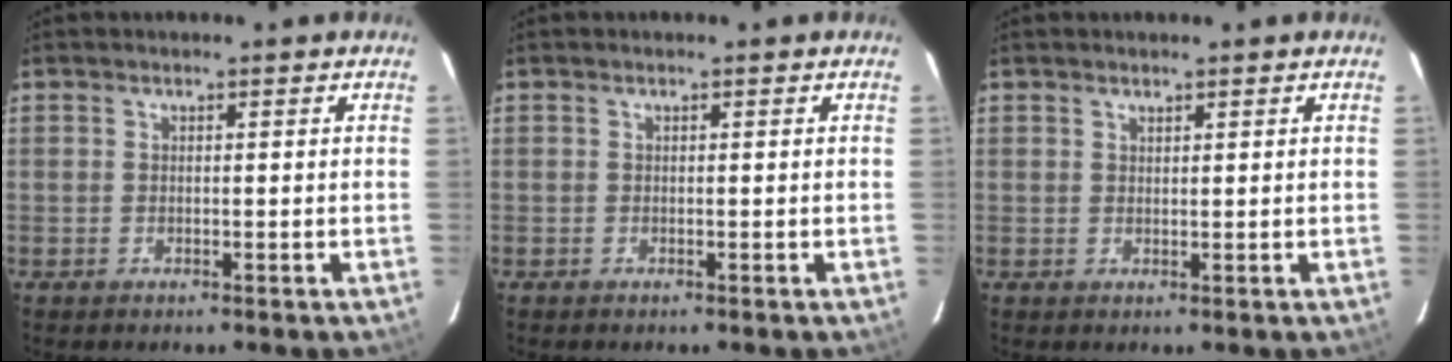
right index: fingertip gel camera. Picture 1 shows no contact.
{"total": 0.0}
{"total": 0.8, "force": [0.8, 0.2, 0.1], "torque": [-0.002, 0.000, 0.015]}